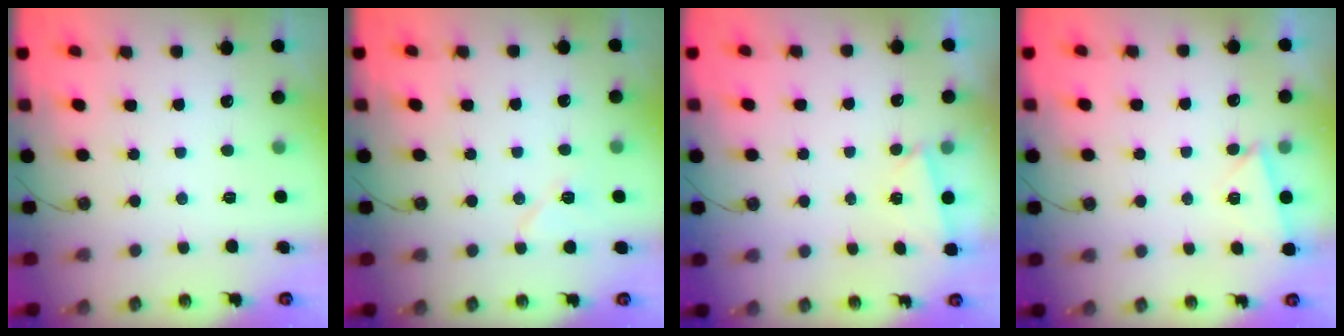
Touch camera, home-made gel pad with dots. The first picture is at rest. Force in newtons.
{"total": 6.4, "press": 6.3, "slide": 1.4}
{"total": 1.2, "press": 1.1, "slide": 0.5}
{"total": 3.7, "press": 3.4, "slide": 1.4}